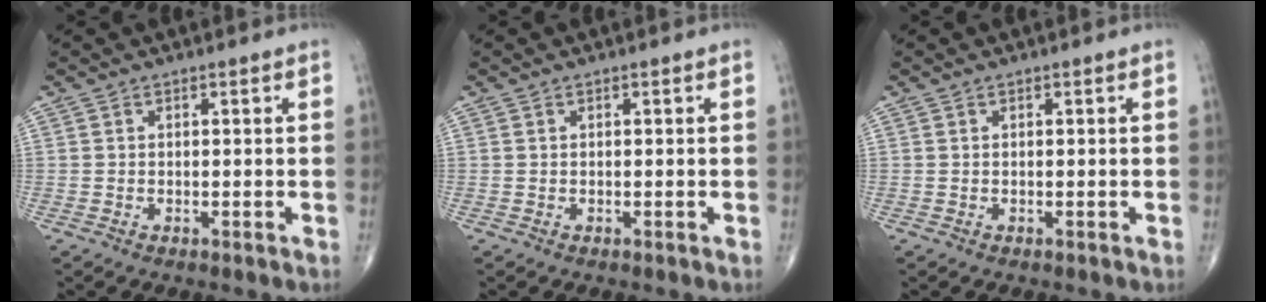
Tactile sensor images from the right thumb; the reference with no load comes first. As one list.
[{"total": 0.0}, {"total": 0.0}]